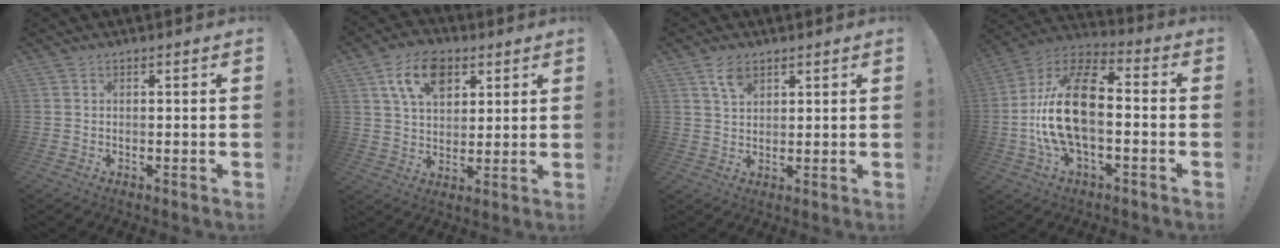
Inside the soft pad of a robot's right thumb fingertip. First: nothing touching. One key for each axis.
{"total": 13.1, "fx": 6.1, "fy": 8.7, "fz": 7.8, "tx": -0.123, "ty": -0.009, "tz": 0.114}
{"total": 4.9, "fx": 3.0, "fy": 2.6, "fz": 2.9, "tx": -0.053, "ty": -0.009, "tz": 0.054}
{"total": 19.1, "fx": -2.2, "fy": 9.6, "fz": 16.4, "tx": -0.310, "ty": 0.022, "tz": -0.037}